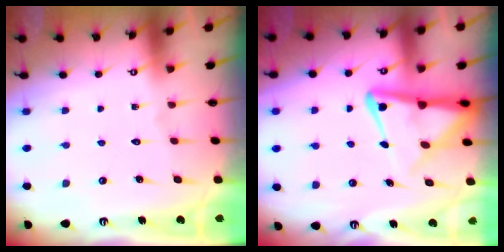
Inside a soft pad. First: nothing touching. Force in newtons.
{"total": 9.4, "press": 9.3, "slide": 1.1}